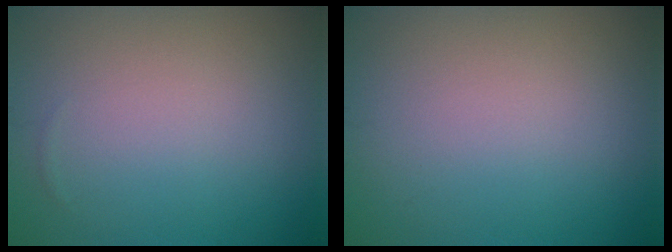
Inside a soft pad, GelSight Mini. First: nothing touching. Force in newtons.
{"total": 0.0}